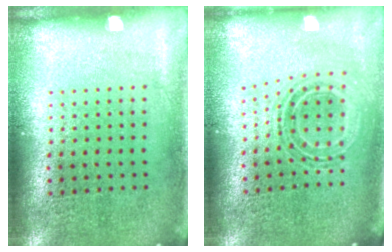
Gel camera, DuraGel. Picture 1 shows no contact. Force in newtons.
{"total": 0.7, "press": 0.7, "slide": 0.2}